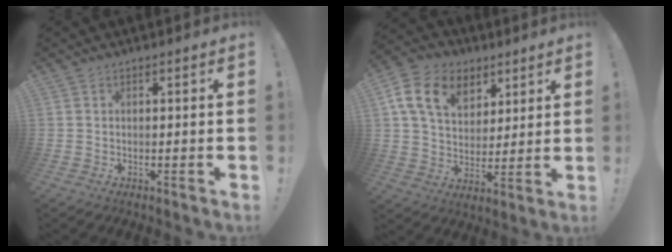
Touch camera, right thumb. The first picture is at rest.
{"total": 16.0, "force": [7.7, 11.1, 8.6], "torque": [-0.143, -0.029, 0.147]}